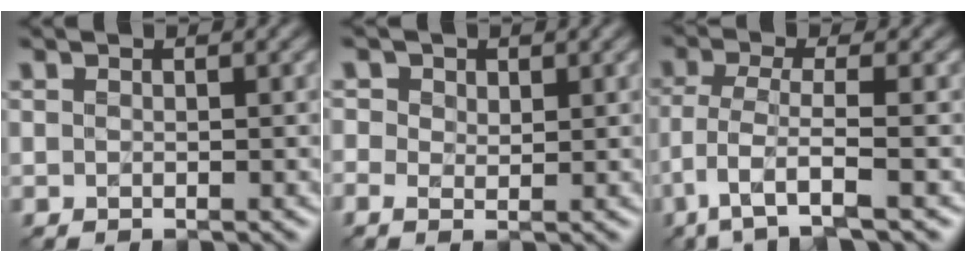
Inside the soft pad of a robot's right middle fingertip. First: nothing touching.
{"total": 1.6, "force": [0.5, 1.2, 0.9], "torque": [-0.017, 0.002, 0.006]}
{"total": 4.2, "force": [-2.0, 0.7, 3.7], "torque": [-0.075, -0.005, -0.041]}